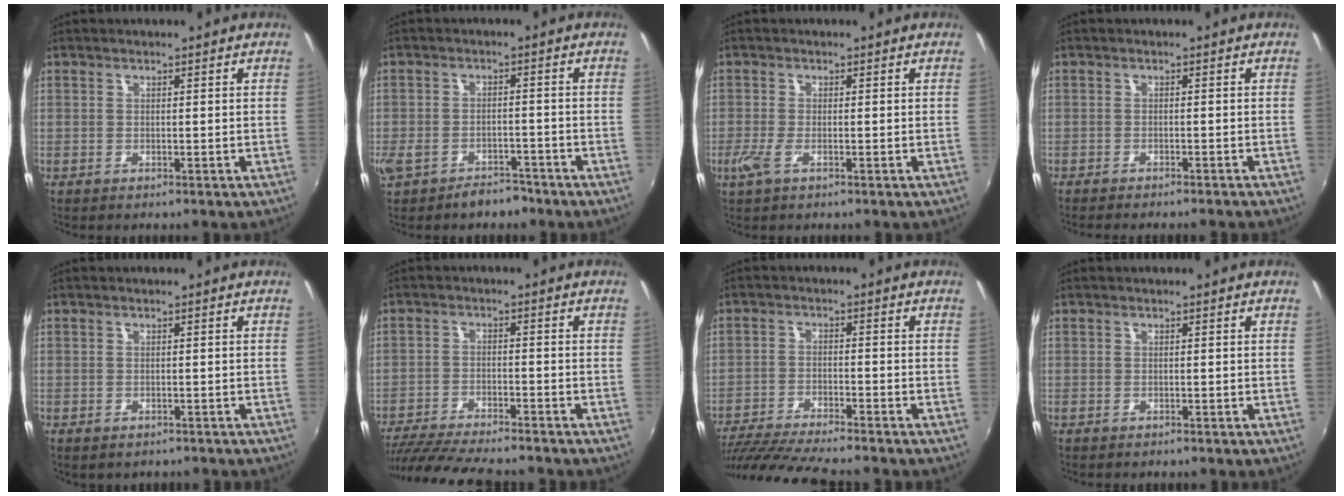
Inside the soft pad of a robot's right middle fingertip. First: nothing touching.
{"total": 8.2, "force": [-5.9, 4.5, 3.5], "torque": [-0.093, -0.004, -0.089]}
{"total": 3.0, "force": [-1.3, 0.9, 2.6], "torque": [-0.057, -0.009, -0.024]}
{"total": 4.8, "force": [-4.3, 0.4, 2.0], "torque": [-0.044, -0.017, -0.064]}
{"total": 1.6, "force": [-1.2, 0.9, 0.7], "torque": [-0.015, -0.009, -0.015]}
{"total": 14.6, "force": [-12.9, 2.1, 6.5], "torque": [-0.144, -0.026, -0.211]}
{"total": 13.1, "force": [-11.7, 0.8, 5.8], "torque": [-0.133, -0.023, -0.202]}
{"total": 0.0}